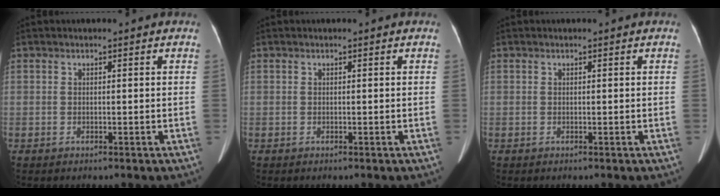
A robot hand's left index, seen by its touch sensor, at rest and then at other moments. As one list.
[{"total": 0.0}, {"total": 0.0}]